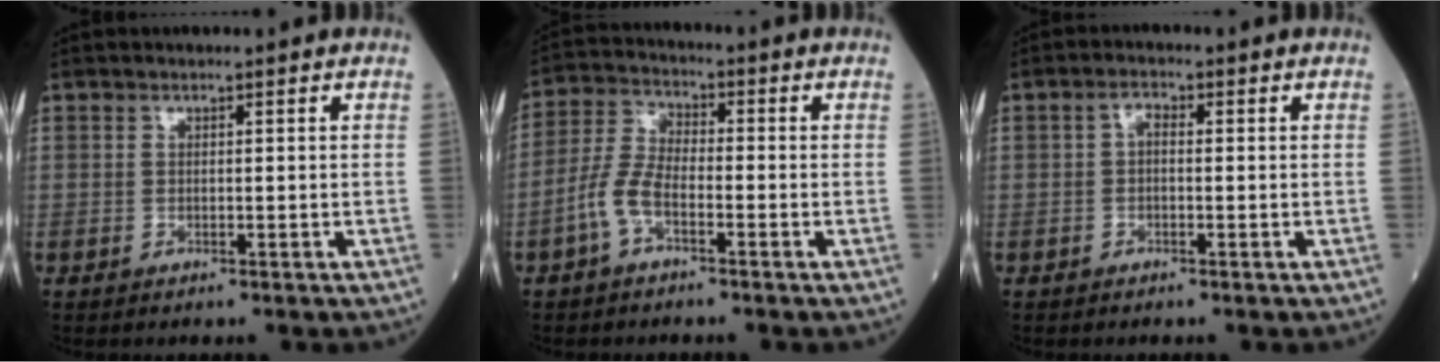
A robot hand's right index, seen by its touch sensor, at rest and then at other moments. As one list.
[{"total": 5.8, "force": [-2.7, 2.4, 4.6], "torque": [-0.110, 0.007, -0.059]}, {"total": 1.7, "force": [0.0, 0.8, 1.5], "torque": [-0.024, 0.004, -0.003]}]